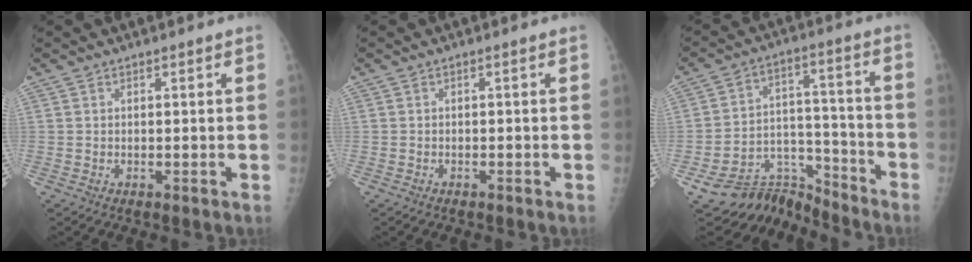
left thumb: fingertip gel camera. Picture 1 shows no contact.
{"total": 0.0}
{"total": 11.1, "force": [-10.4, 3.8, -0.6], "torque": [0.040, 0.112, -0.177]}